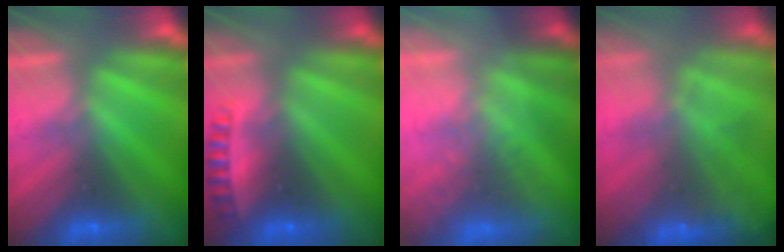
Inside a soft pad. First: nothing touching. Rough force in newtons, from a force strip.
{"total": 2.6}
{"total": 7.3}
{"total": 9.9}